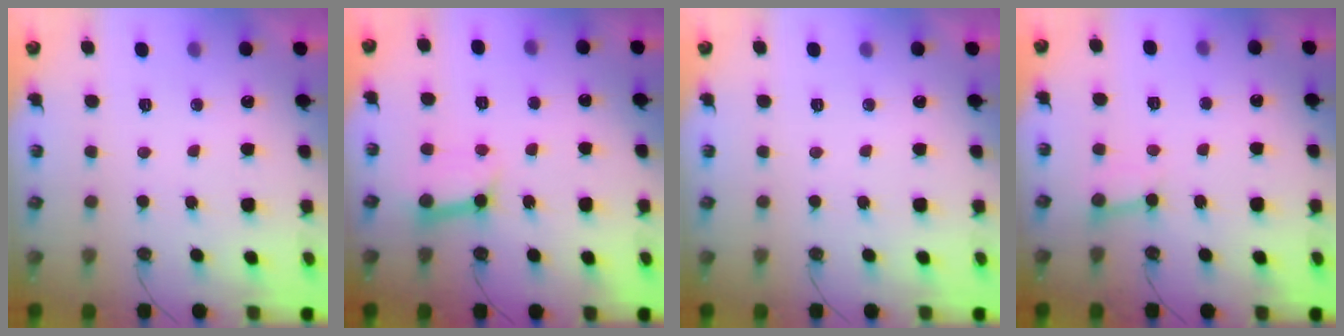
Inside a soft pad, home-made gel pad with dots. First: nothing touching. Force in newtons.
{"total": 7.9, "press": 7.8, "slide": 0.9}
{"total": 0.0}
{"total": 2.5, "press": 2.5, "slide": 0.1}